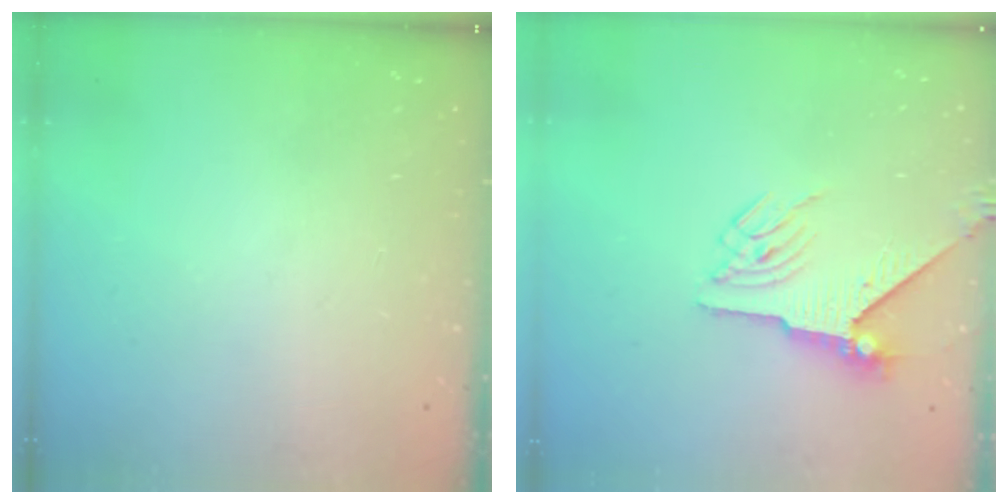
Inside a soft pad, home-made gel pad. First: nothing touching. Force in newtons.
{"total": 5.4, "press": 5.4, "slide": 0.8}